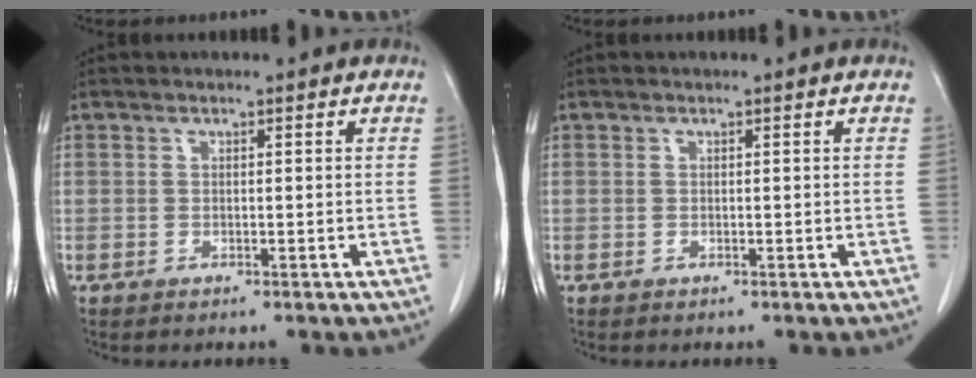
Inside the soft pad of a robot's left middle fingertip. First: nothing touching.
{"total": 0.0}